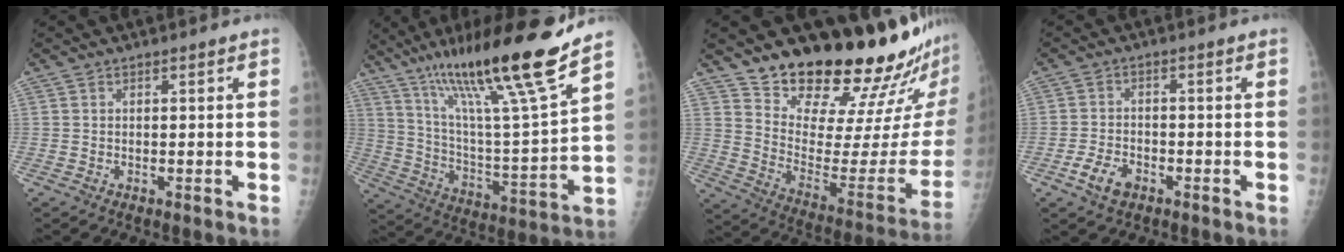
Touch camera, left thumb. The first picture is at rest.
{"total": 23.8, "force": [16.5, 1.3, 17.1], "torque": [-0.267, -0.065, 0.288]}
{"total": 25.3, "force": [21.6, 5.1, 12.1], "torque": [-0.144, -0.181, 0.310]}
{"total": 4.8, "force": [-2.6, 2.9, 2.8], "torque": [-0.050, 0.011, -0.046]}